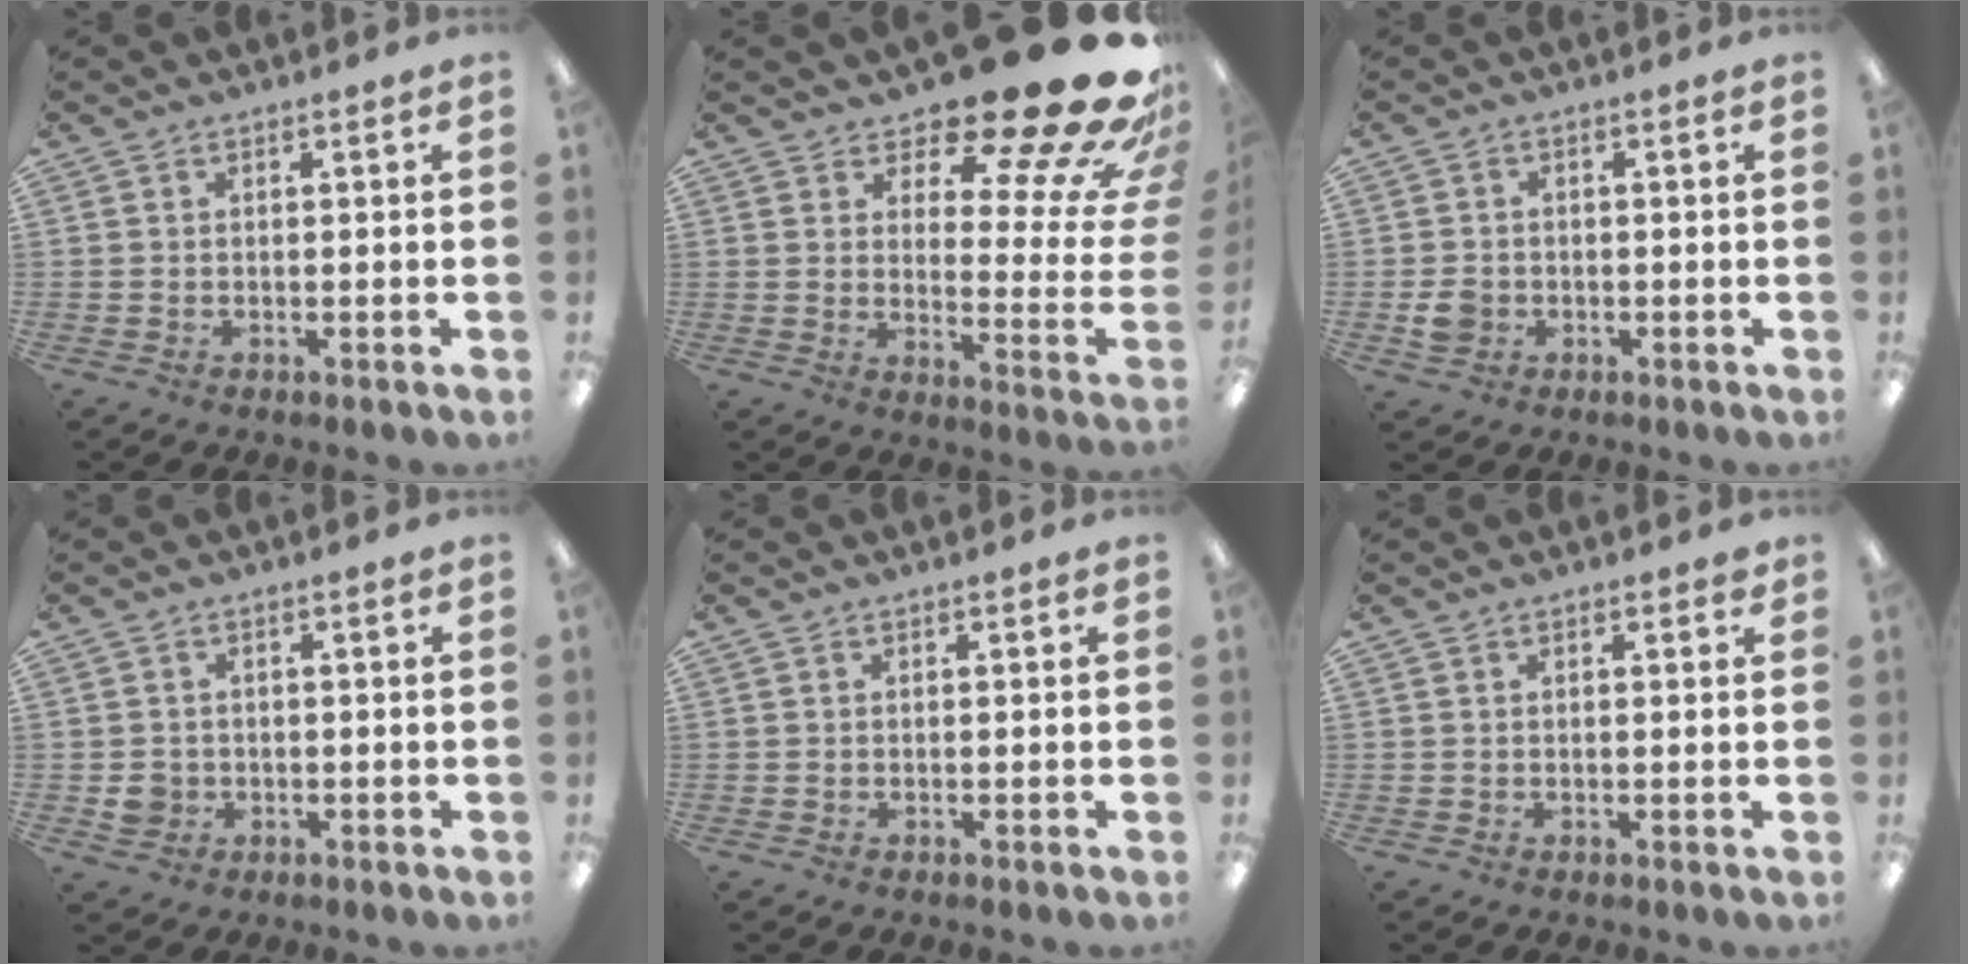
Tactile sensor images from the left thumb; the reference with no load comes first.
{"total": 21.6, "force": [15.0, 6.7, 14.0], "torque": [-0.168, -0.121, 0.246]}
{"total": 3.6, "force": [-0.9, 3.1, 1.7], "torque": [-0.019, 0.004, -0.015]}
{"total": 3.2, "force": [-0.4, 3.0, 1.1], "torque": [-0.011, 0.003, -0.009]}
{"total": 0.0}
{"total": 1.2, "force": [0.8, 0.3, 0.8], "torque": [-0.001, -0.006, 0.010]}